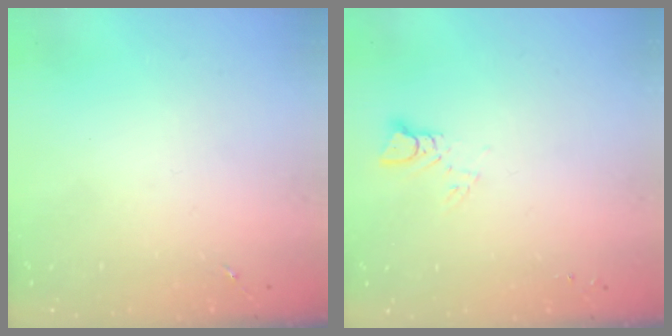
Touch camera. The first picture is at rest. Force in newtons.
{"total": 2.9, "press": 2.9, "slide": 0.2}